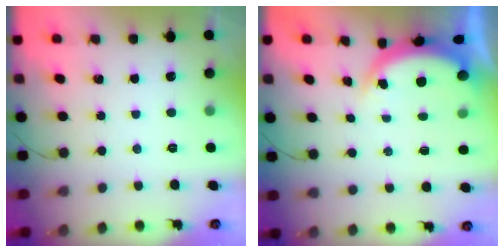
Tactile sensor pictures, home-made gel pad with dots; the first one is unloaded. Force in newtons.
{"total": 4.8, "press": 4.8, "slide": 0.8}